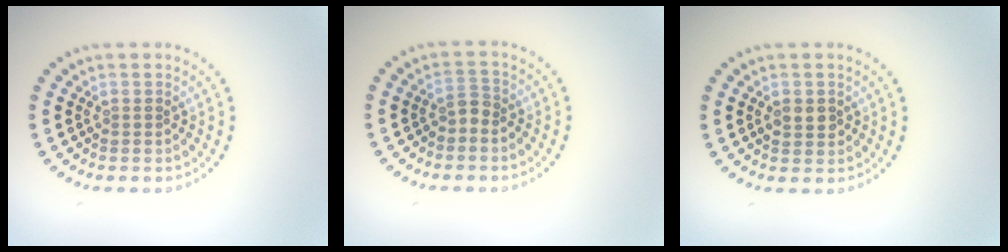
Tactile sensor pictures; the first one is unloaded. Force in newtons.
{"total": 1.3, "press": 1.0, "slide": 0.9}
{"total": 1.7, "press": 1.7, "slide": 0.3}